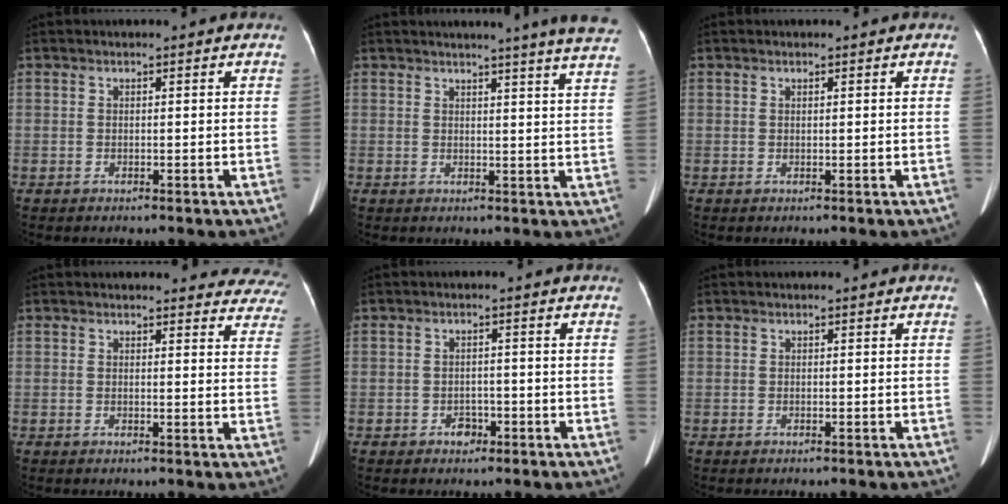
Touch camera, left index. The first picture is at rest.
{"total": 11.3, "force": [10.0, -1.1, 5.1], "torque": [-0.060, -0.041, 0.090]}
{"total": 0.0}
{"total": 16.4, "force": [15.6, 4.1, 2.8], "torque": [0.011, -0.061, 0.138]}
{"total": 2.0, "force": [-1.3, 1.4, 0.6], "torque": [-0.005, -0.003, -0.018]}
{"total": 0.0}